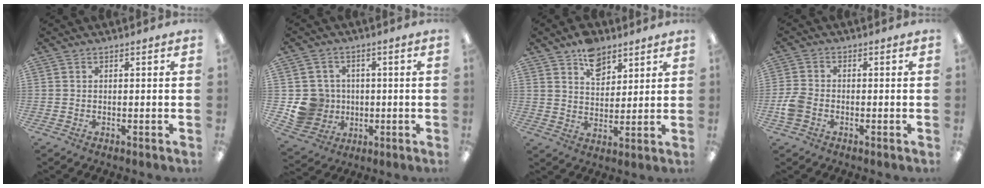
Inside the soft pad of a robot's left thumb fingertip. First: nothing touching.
{"total": 9.4, "force": [-1.0, 9.1, 2.0], "torque": [-0.060, 0.013, -0.004]}
{"total": 8.7, "force": [5.9, 5.3, 3.5], "torque": [-0.043, -0.028, 0.103]}
{"total": 5.1, "force": [-1.8, 3.6, 3.1], "torque": [-0.060, 0.011, -0.032]}